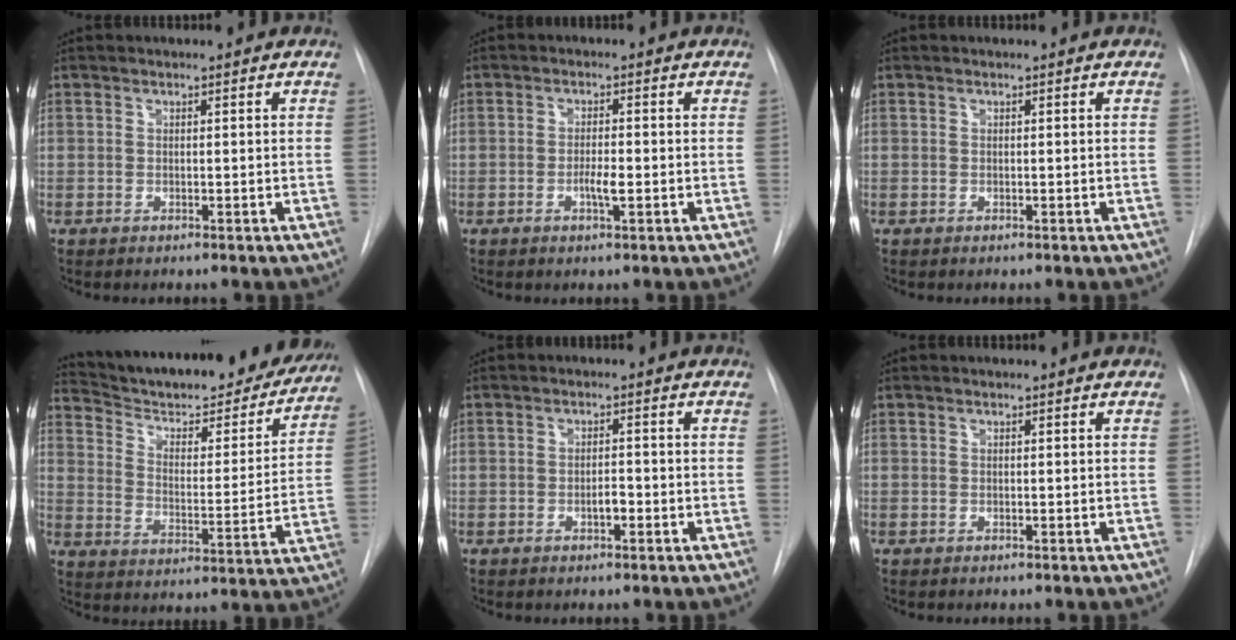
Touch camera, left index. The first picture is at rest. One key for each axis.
{"total": 2.5, "fx": -0.8, "fy": 0.4, "fz": 2.3, "tx": -0.043, "ty": 0.000, "tz": -0.014}
{"total": 0.0}
{"total": 26.5, "fx": 24.0, "fy": 5.2, "fz": 9.9, "tx": -0.151, "ty": -0.041, "tz": 0.321}
{"total": 1.8, "fx": -0.8, "fy": 0.7, "fz": 1.5, "tx": -0.023, "ty": 0.003, "tz": -0.013}
{"total": 0.0}